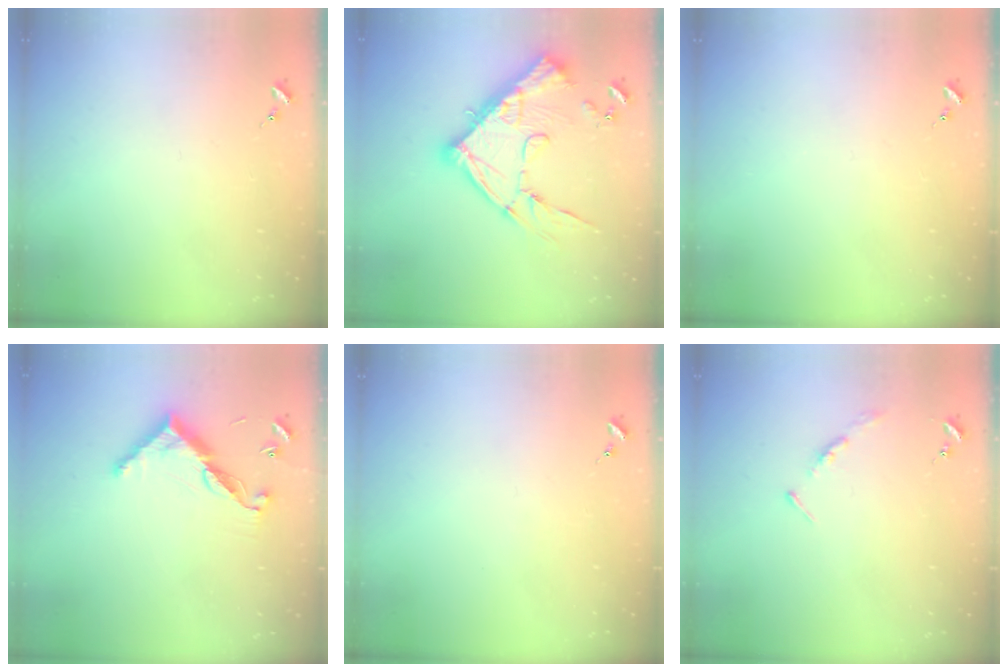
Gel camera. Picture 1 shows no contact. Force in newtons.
{"total": 20.7, "press": 20.6, "slide": 2.2}
{"total": 0.0}
{"total": 10.7, "press": 10.7, "slide": 0.4}
{"total": 0.0}
{"total": 3.5, "press": 3.5, "slide": 0.3}